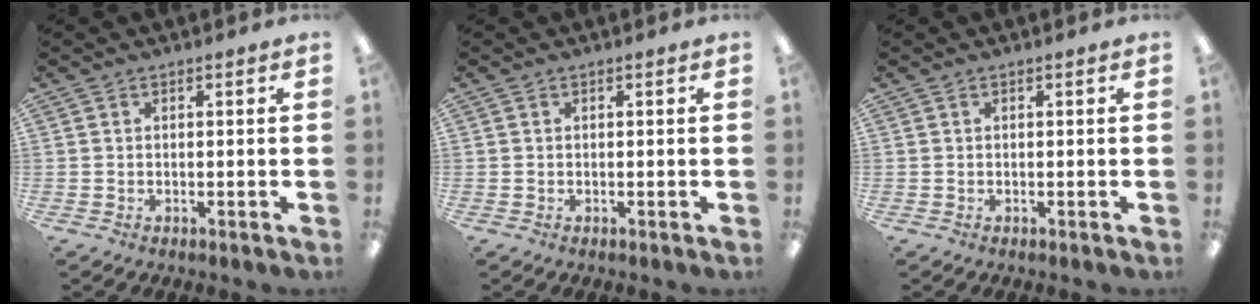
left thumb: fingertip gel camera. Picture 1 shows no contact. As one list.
[{"total": 0.0}, {"total": 0.0}]